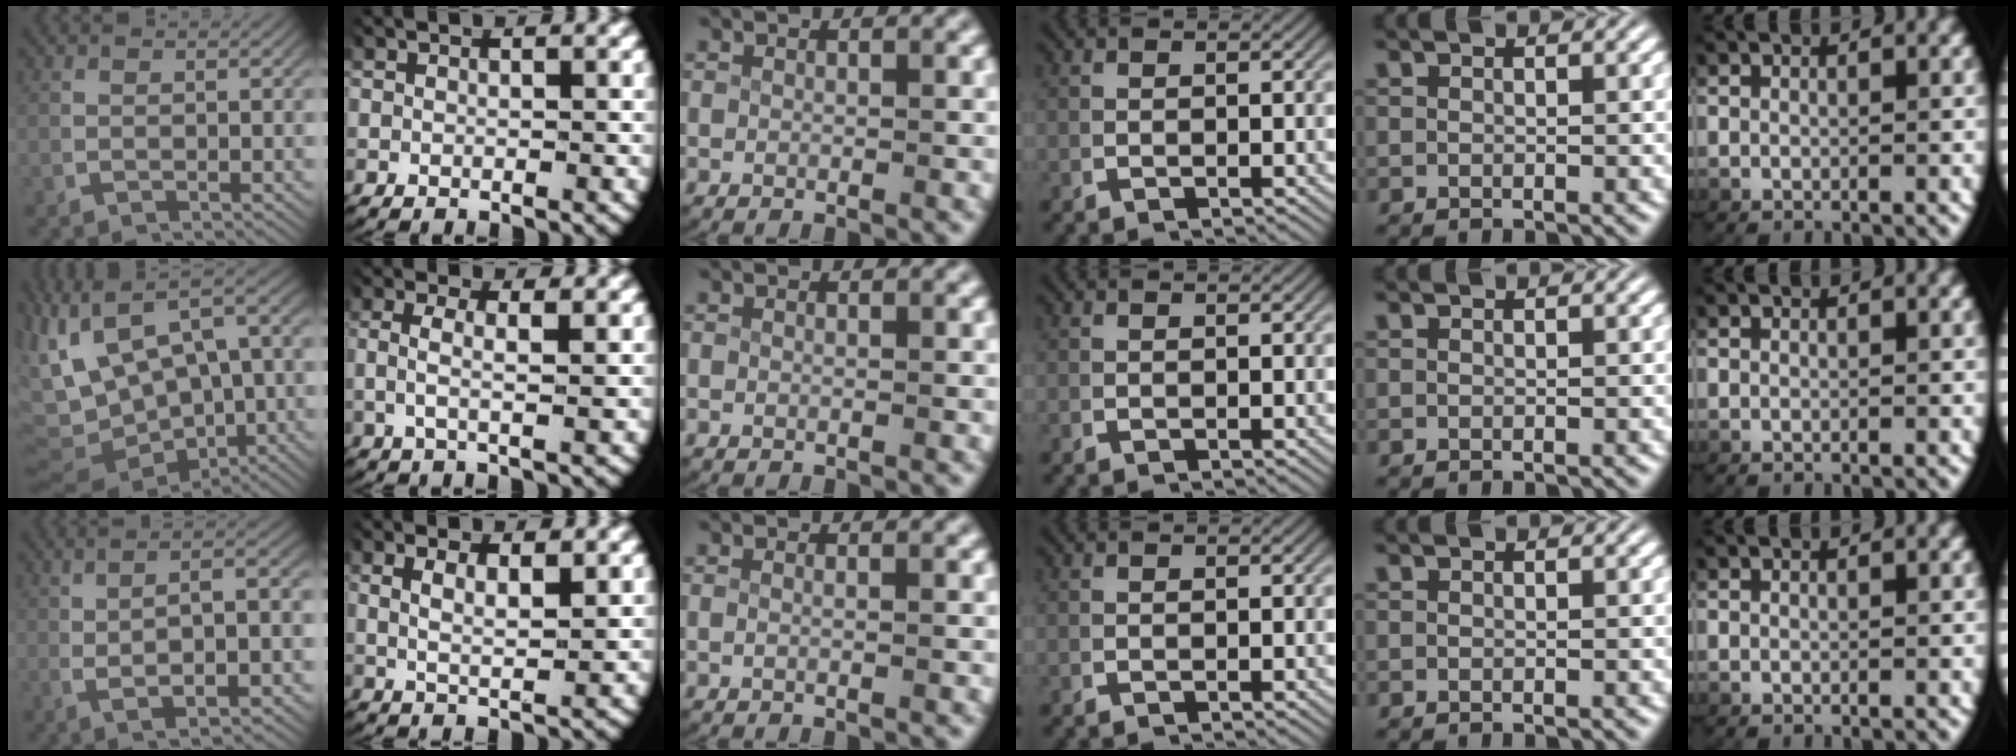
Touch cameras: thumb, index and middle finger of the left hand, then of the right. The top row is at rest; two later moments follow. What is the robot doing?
{"motion": "lift_and_place", "object": "towel"}